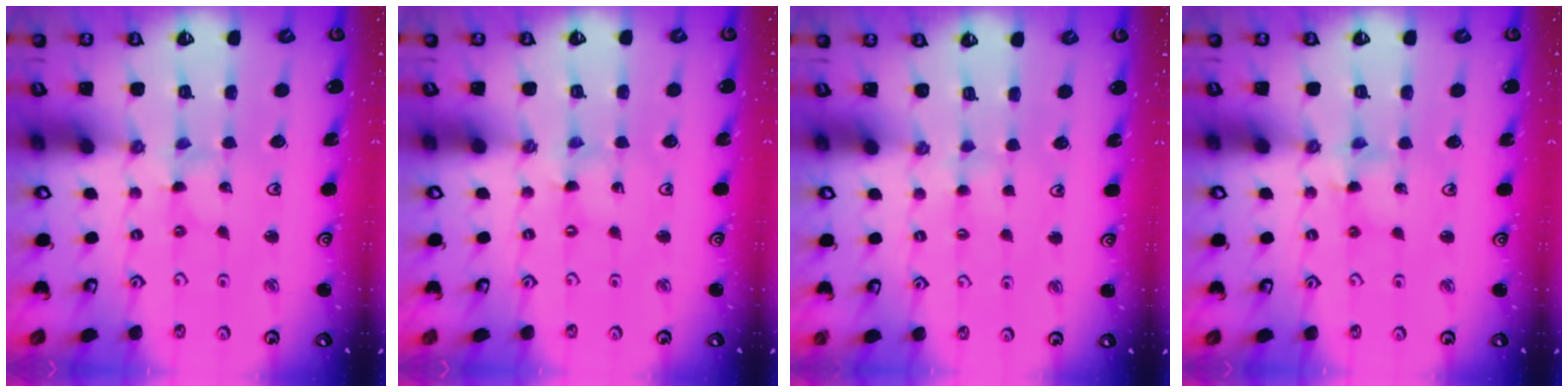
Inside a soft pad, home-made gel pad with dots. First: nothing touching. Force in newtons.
{"total": 0.0}
{"total": 2.7, "press": 2.6, "slide": 0.4}
{"total": 4.7, "press": 4.6, "slide": 0.6}